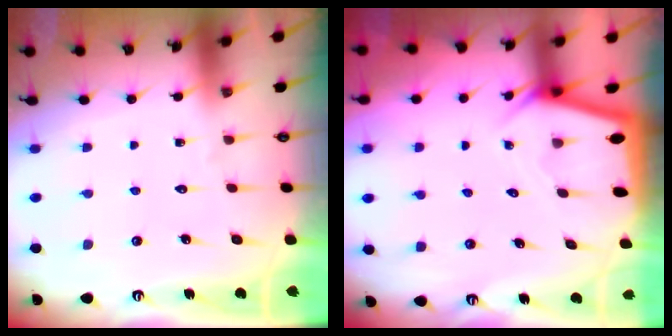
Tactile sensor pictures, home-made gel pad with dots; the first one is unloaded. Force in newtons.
{"total": 2.7, "press": 2.7, "slide": 0.3}